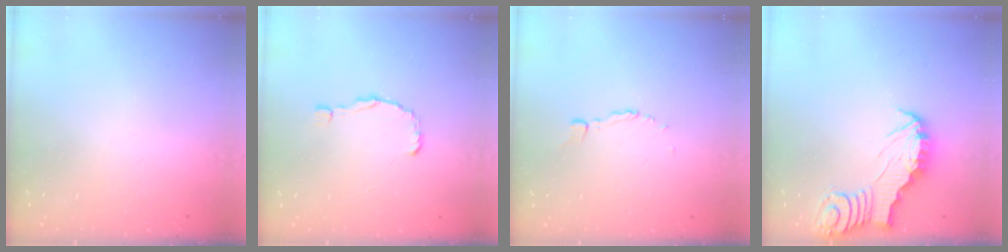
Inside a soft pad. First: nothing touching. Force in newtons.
{"total": 1.6, "press": 1.5, "slide": 0.1}
{"total": 3.0, "press": 3.0, "slide": 0.3}
{"total": 3.0, "press": 3.0, "slide": 0.3}